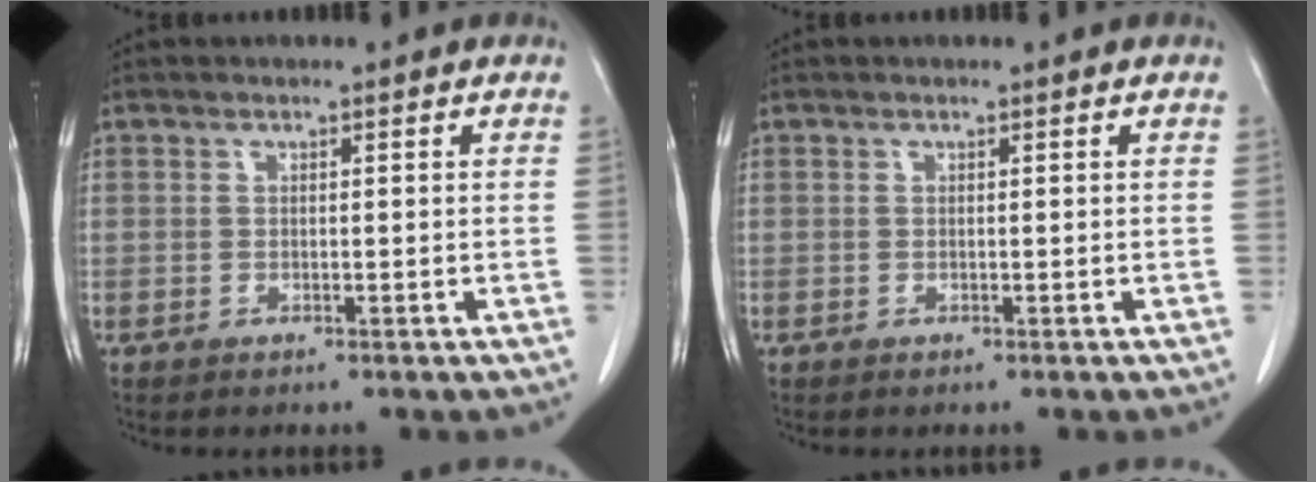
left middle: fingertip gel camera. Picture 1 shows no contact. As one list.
[{"total": 0.0}]